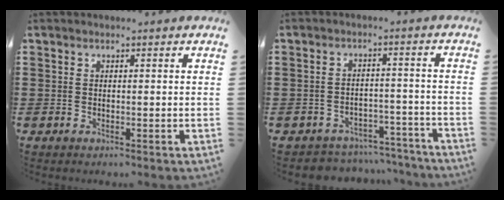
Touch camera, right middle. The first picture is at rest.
{"total": 4.3, "force": [-4.2, 0.8, 0.4], "torque": [-0.010, 0.008, -0.089]}